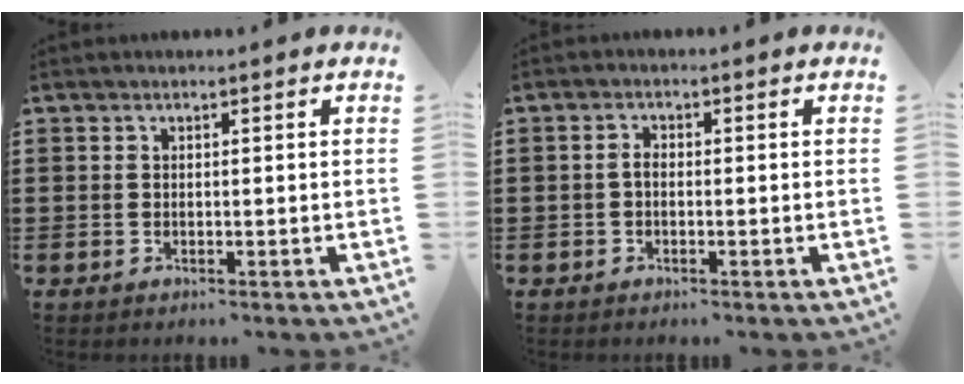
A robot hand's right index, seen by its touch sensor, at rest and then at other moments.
{"total": 1.4, "force": [-0.6, 0.6, 1.2], "torque": [-0.031, -0.003, -0.013]}